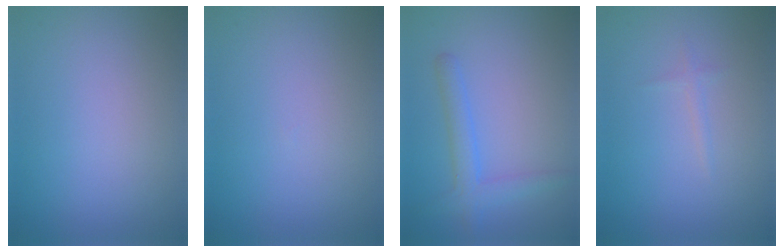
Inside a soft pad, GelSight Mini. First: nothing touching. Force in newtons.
{"total": 0.0}
{"total": 2.7, "press": 2.7, "slide": 0.1}
{"total": 0.7, "press": 0.7, "slide": 0.1}